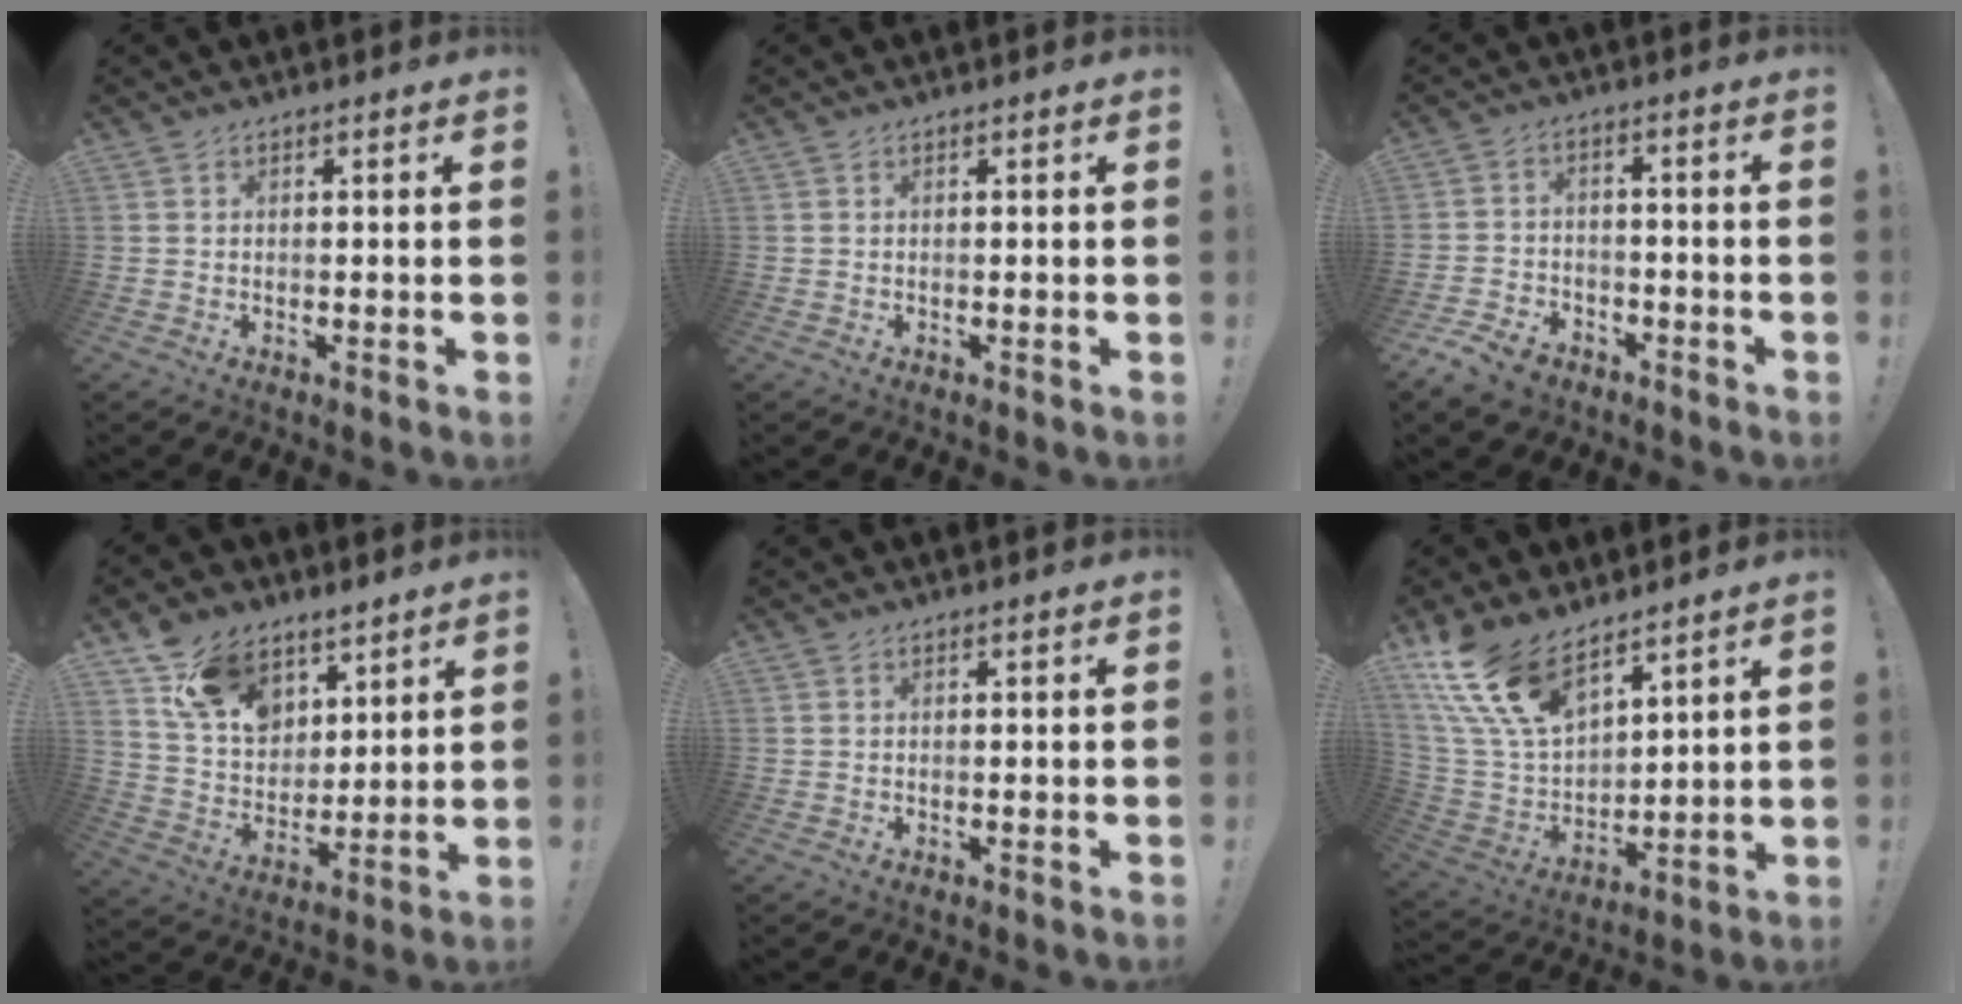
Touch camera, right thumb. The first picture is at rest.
{"total": 0.0}
{"total": 7.5, "force": [-5.1, 4.6, 2.9], "torque": [-0.063, 0.026, -0.094]}
{"total": 14.3, "force": [10.0, 8.9, 5.2], "torque": [-0.109, -0.055, 0.195]}
{"total": 0.0}
{"total": 17.4, "force": [12.5, 8.2, 8.9], "torque": [-0.201, -0.076, 0.239]}